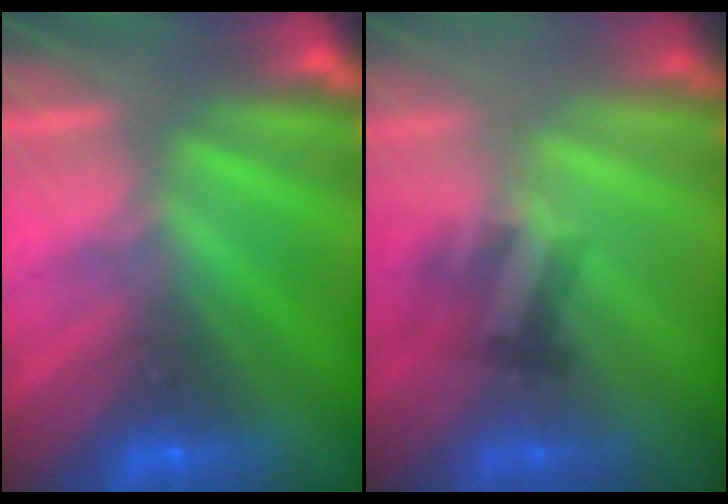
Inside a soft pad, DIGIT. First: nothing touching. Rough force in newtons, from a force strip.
{"total": 2.1}